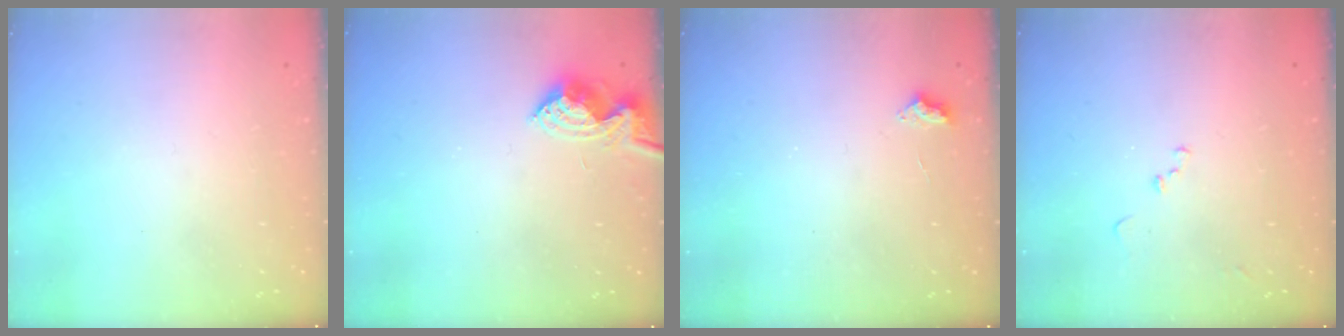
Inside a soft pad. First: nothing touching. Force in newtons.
{"total": 7.6, "press": 7.6, "slide": 0.4}
{"total": 2.5, "press": 2.5, "slide": 0.4}
{"total": 8.6, "press": 8.6, "slide": 0.9}